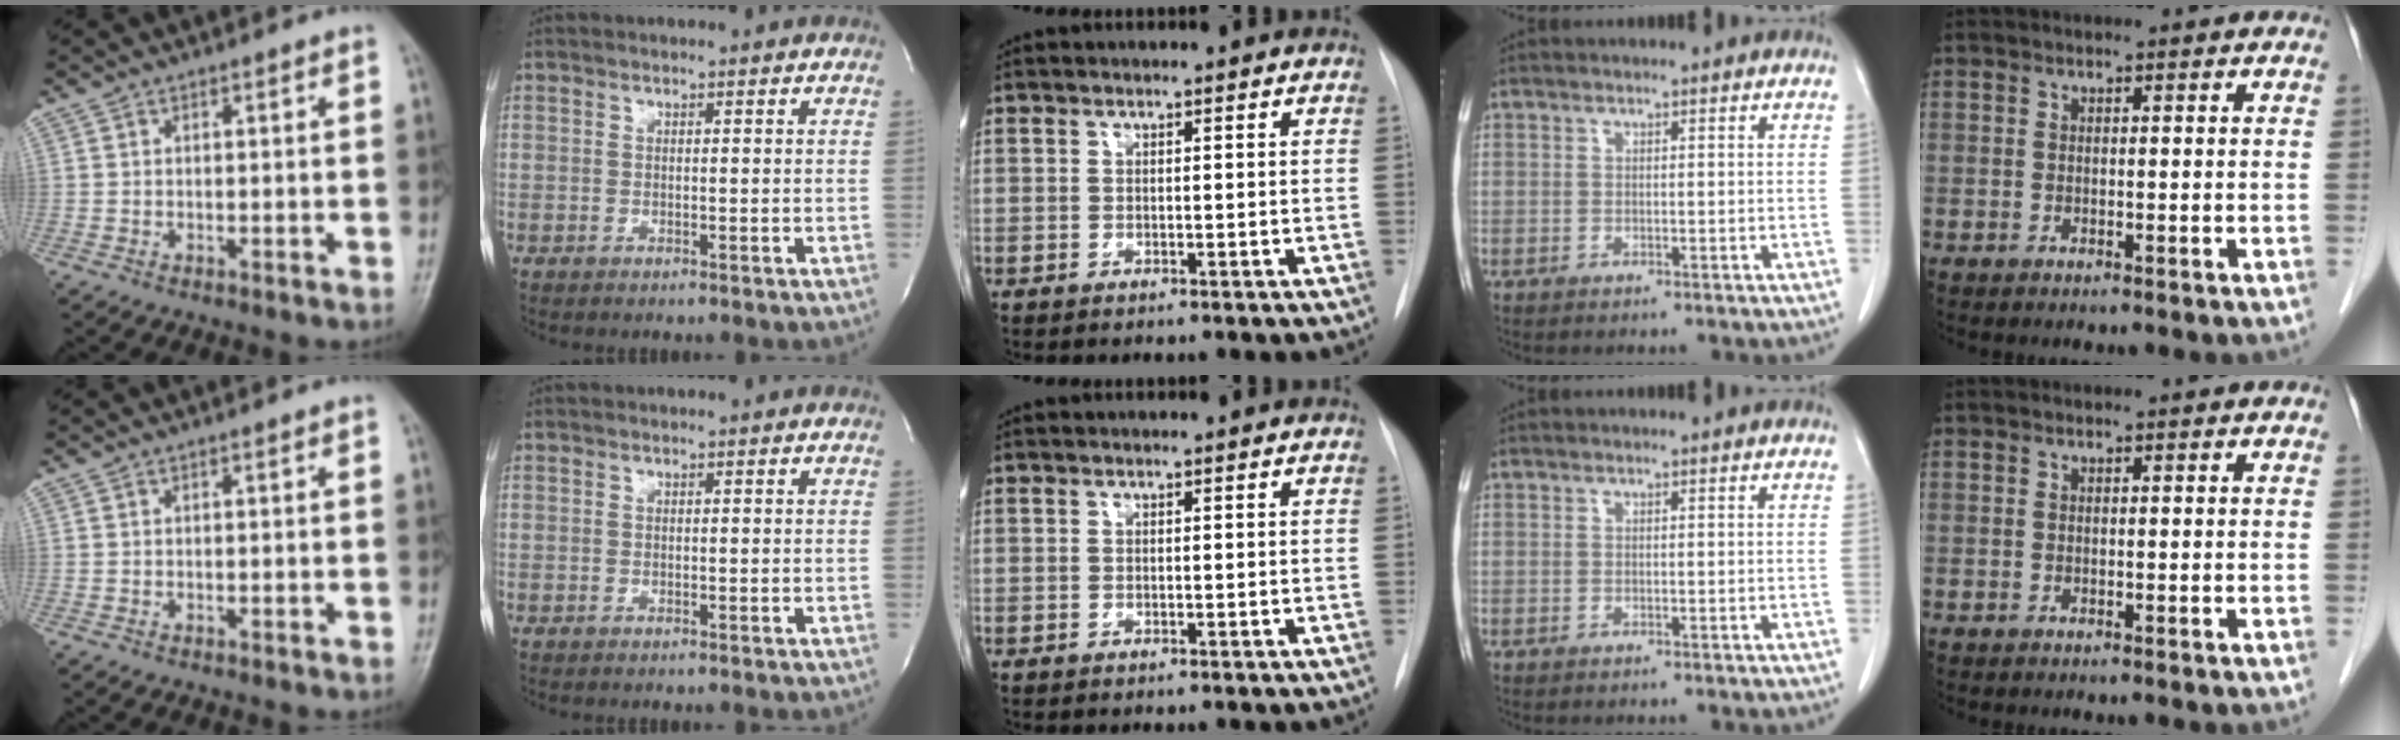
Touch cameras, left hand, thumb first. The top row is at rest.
{}